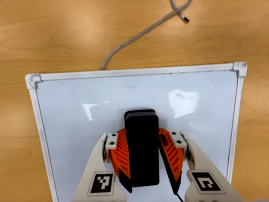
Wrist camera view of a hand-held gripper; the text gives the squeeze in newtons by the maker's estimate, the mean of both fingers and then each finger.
{"total": 16.1, "left": 18.7, "right": 13.5}